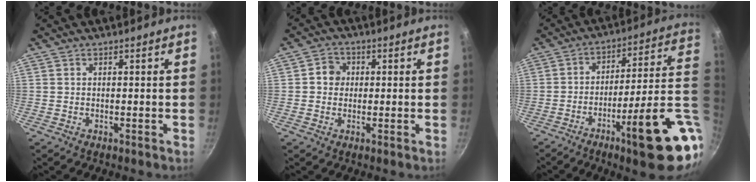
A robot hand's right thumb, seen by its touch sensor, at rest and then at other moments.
{"total": 3.8, "force": [0.3, 3.5, 1.5], "torque": [0.000, 0.008, -0.002]}
{"total": 22.3, "force": [-6.2, 4.3, 21.0], "torque": [-0.258, 0.019, -0.086]}